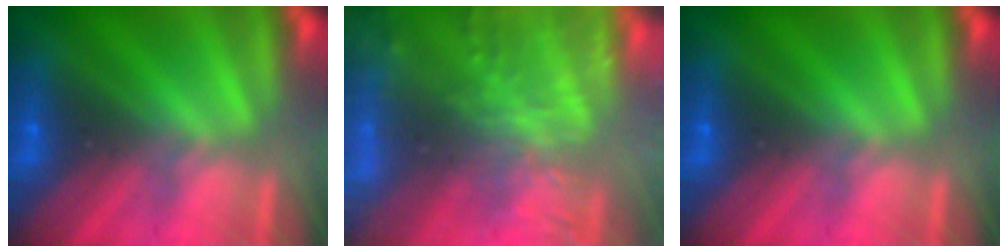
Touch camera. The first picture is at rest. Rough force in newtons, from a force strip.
{"total": 8.3}
{"total": 0.0}